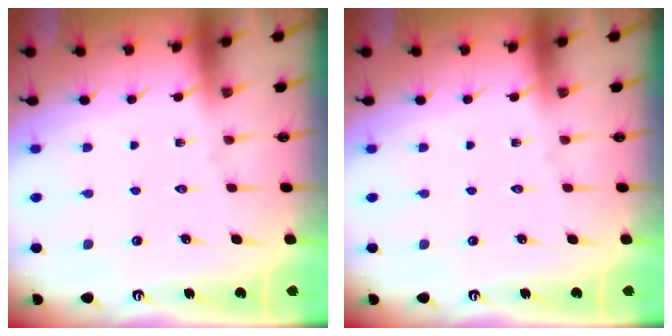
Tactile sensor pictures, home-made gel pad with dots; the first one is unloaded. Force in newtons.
{"total": 0.0}